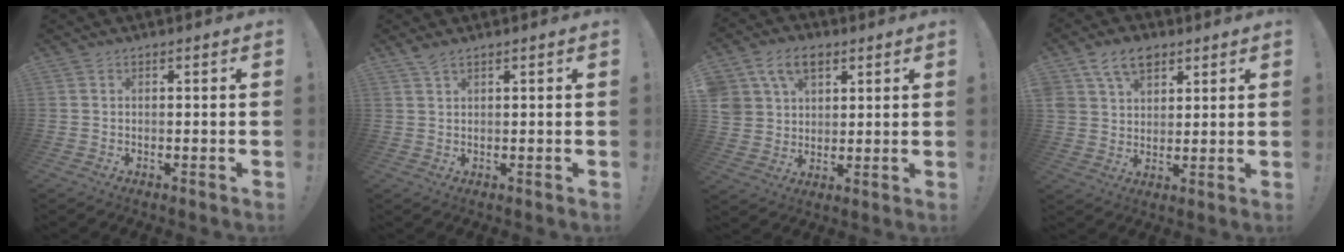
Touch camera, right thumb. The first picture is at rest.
{"total": 2.1, "force": [1.5, 0.5, 1.4], "torque": [-0.033, -0.003, 0.028]}
{"total": 11.3, "force": [5.9, 8.3, 5.0], "torque": [-0.089, -0.013, 0.118]}
{"total": 9.4, "force": [5.7, 6.3, 4.0], "torque": [-0.067, -0.021, 0.111]}